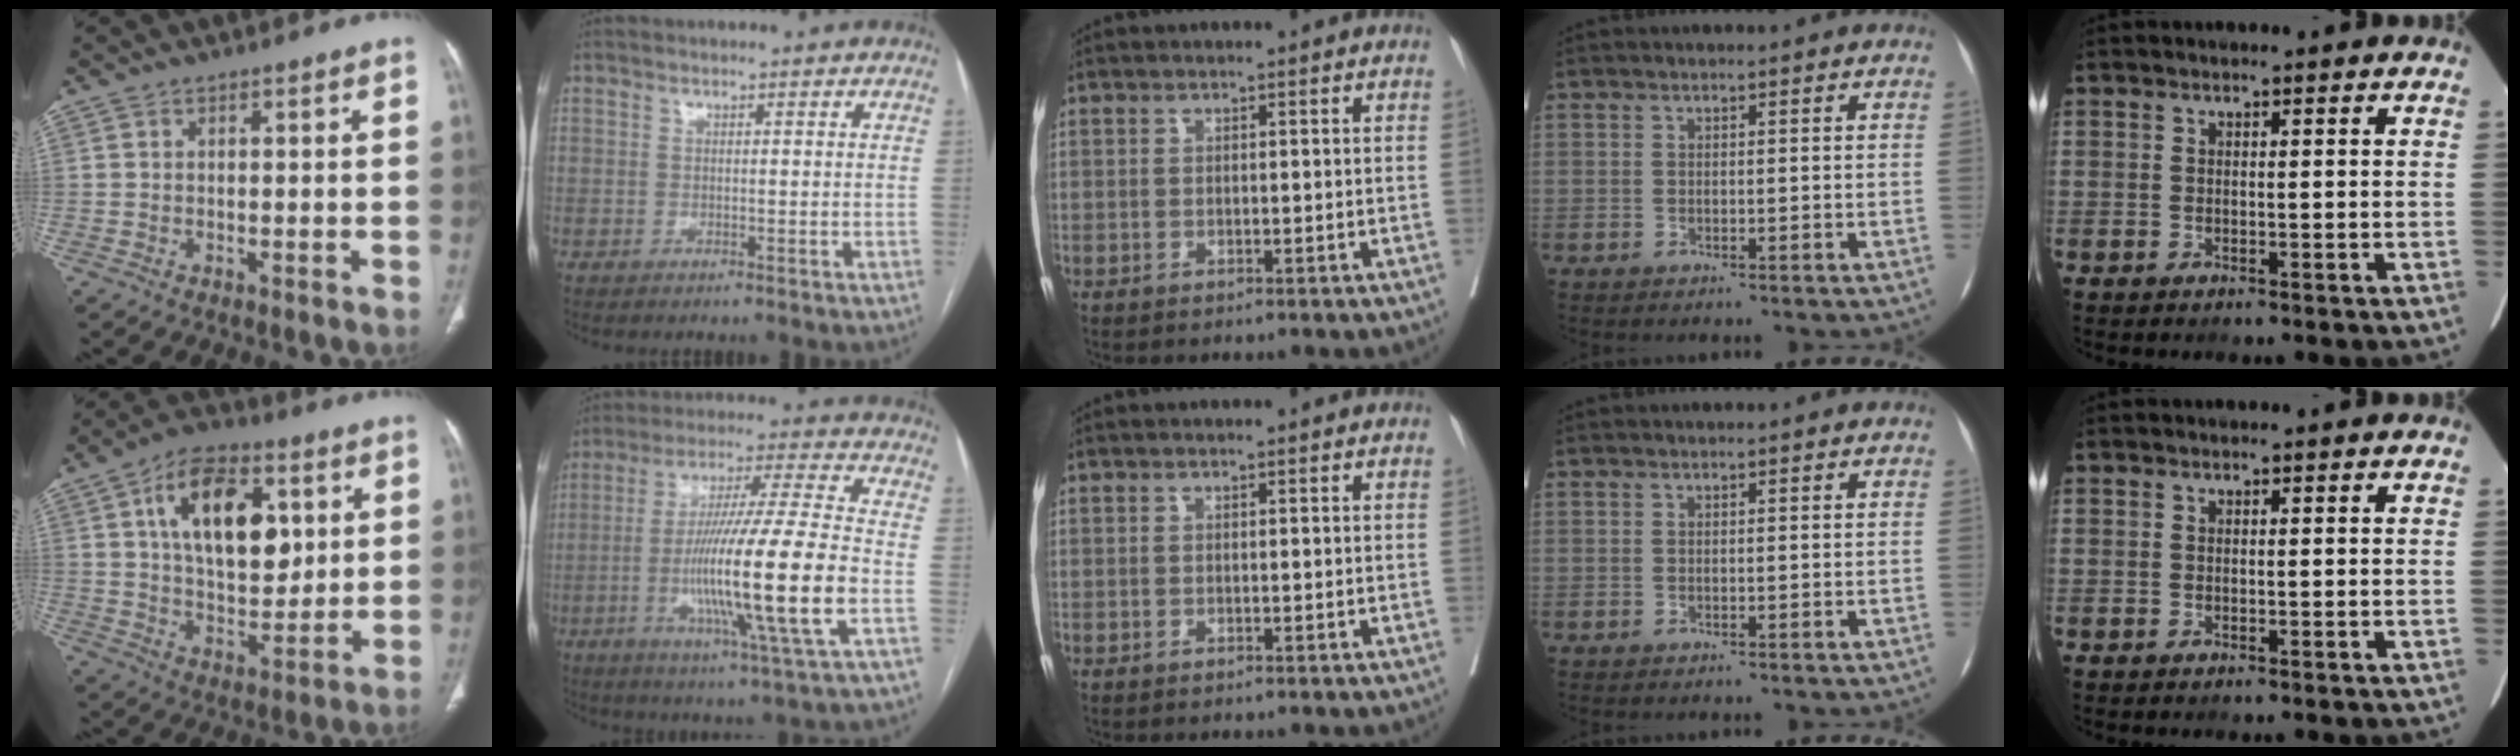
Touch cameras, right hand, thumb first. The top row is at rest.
{"thumb": {"total": 18.7, "force": [5.6, 10.6, 14.3], "torque": [-0.190, -0.018, 0.092]}, "index": {"total": 19.2, "force": [-4.4, -0.8, 18.7], "torque": [-0.345, -0.015, -0.085]}}